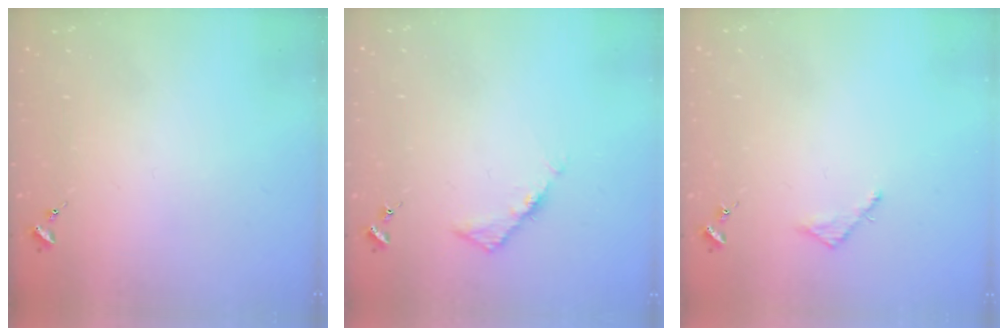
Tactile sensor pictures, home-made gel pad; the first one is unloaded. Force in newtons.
{"total": 4.5, "press": 4.5, "slide": 0.4}
{"total": 2.5, "press": 2.5, "slide": 0.2}